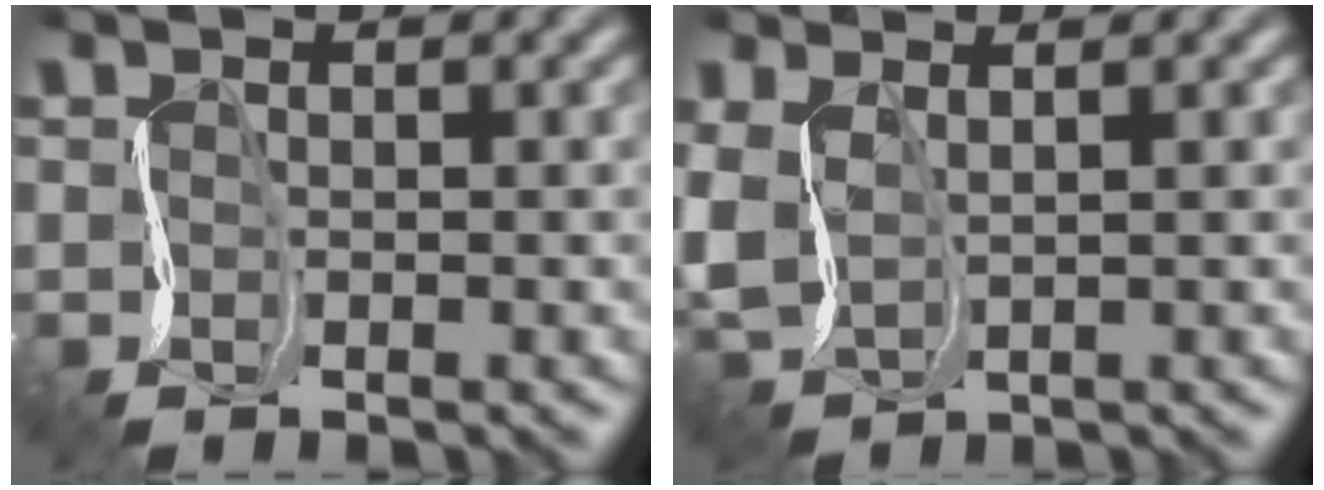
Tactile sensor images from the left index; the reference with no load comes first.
{"total": 2.9, "force": [1.0, 2.1, 1.7], "torque": [-0.051, 0.004, 0.030]}